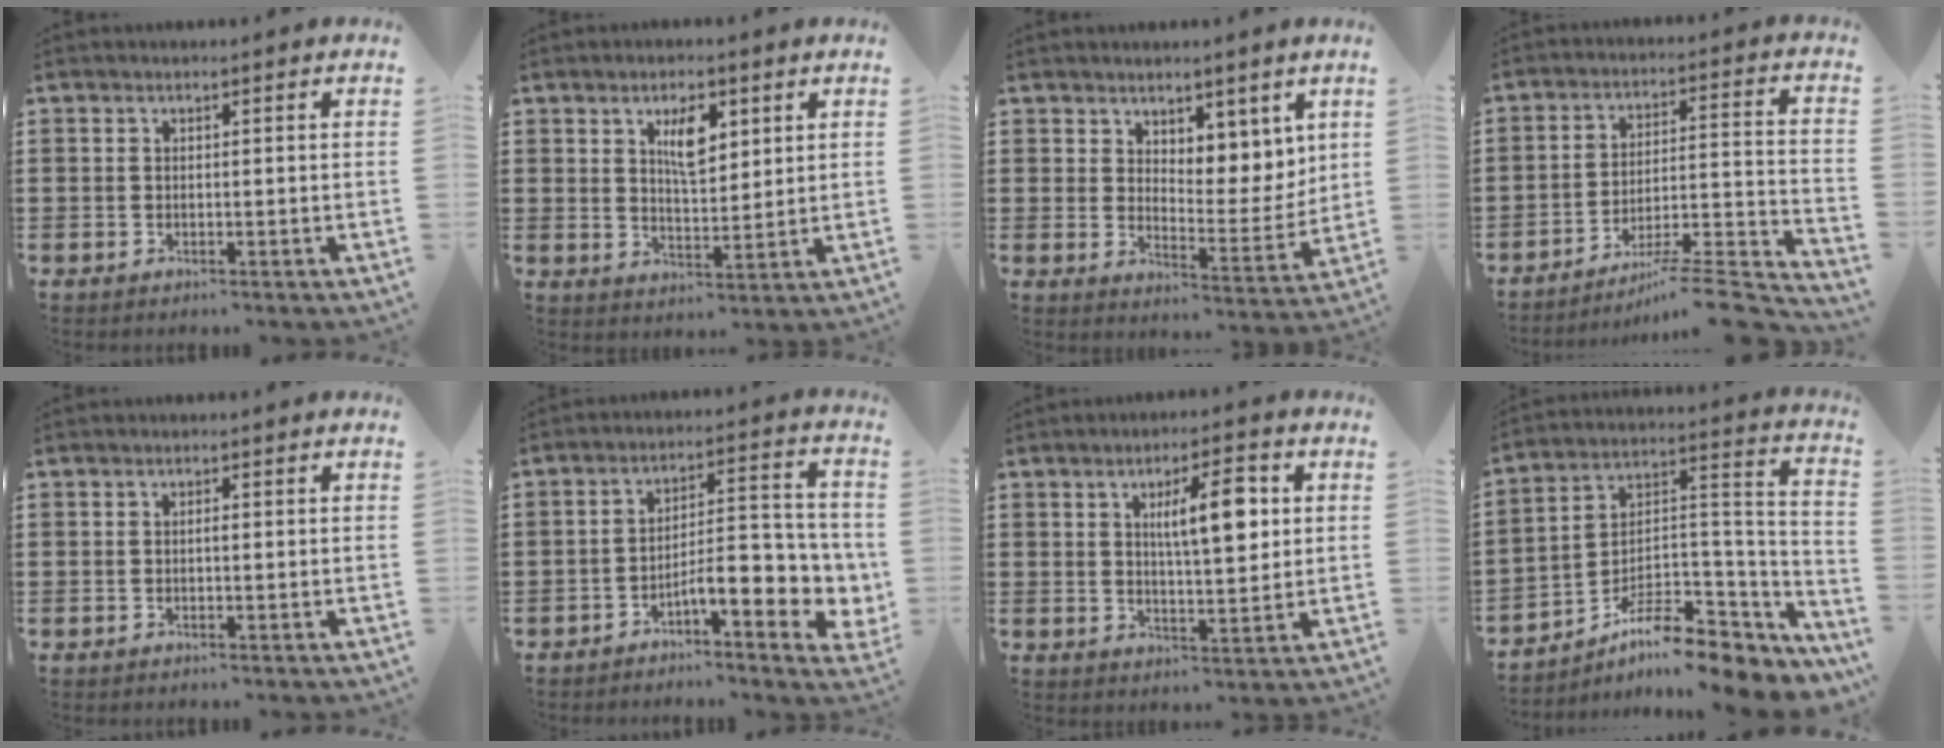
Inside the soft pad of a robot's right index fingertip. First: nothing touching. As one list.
[{"total": 5.7, "force": [2.6, 2.5, 4.4], "torque": [-0.079, 0.002, 0.041]}, {"total": 6.1, "force": [4.9, 3.5, 1.0], "torque": [-0.020, -0.030, 0.089]}, {"total": 7.0, "force": [-6.0, 0.5, 3.7], "torque": [-0.054, -0.003, -0.118]}, {"total": 0.7, "force": [-0.1, 0.2, 0.6], "torque": [-0.014, -0.003, -0.001]}, {"total": 8.2, "force": [-3.4, 2.9, 6.9], "torque": [-0.097, -0.013, -0.060]}, {"total": 8.1, "force": [2.3, 2.5, 7.4], "torque": [-0.122, -0.001, 0.032]}, {"total": 9.3, "force": [-6.9, 3.3, 5.3], "torque": [-0.088, 0.009, -0.129]}]